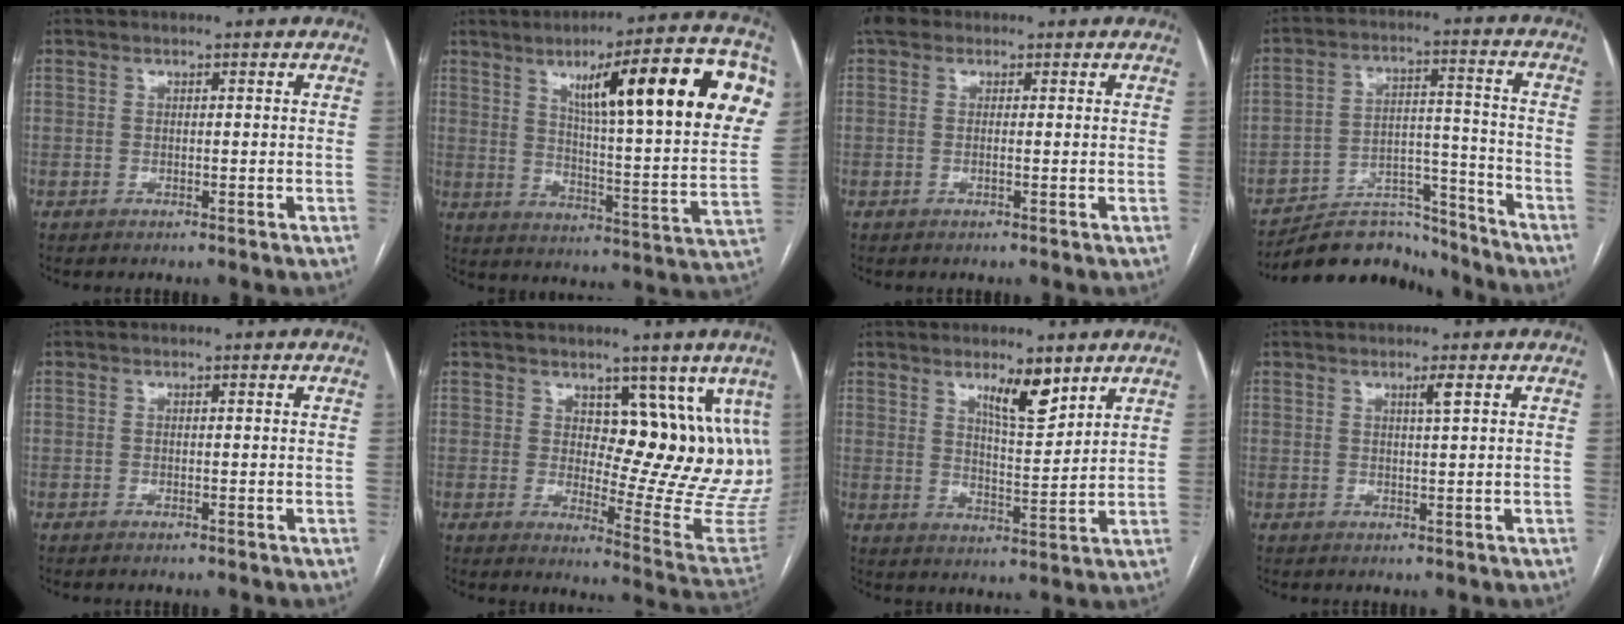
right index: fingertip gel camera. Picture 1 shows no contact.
{"total": 24.8, "force": [9.9, 2.9, 22.6], "torque": [-0.284, 0.023, 0.141]}
{"total": 2.3, "force": [0.7, 1.3, 1.8], "torque": [-0.045, 0.011, 0.010]}
{"total": 12.3, "force": [-11.8, 3.4, 0.5], "torque": [0.009, 0.049, -0.189]}
{"total": 0.0}
{"total": 14.2, "force": [7.7, 6.0, 10.3], "torque": [-0.110, -0.019, 0.105]}
{"total": 6.6, "force": [4.6, 1.3, 4.6], "torque": [-0.081, -0.007, 0.079]}
{"total": 1.5, "force": [0.8, -0.5, 1.1], "torque": [-0.022, -0.005, 0.015]}